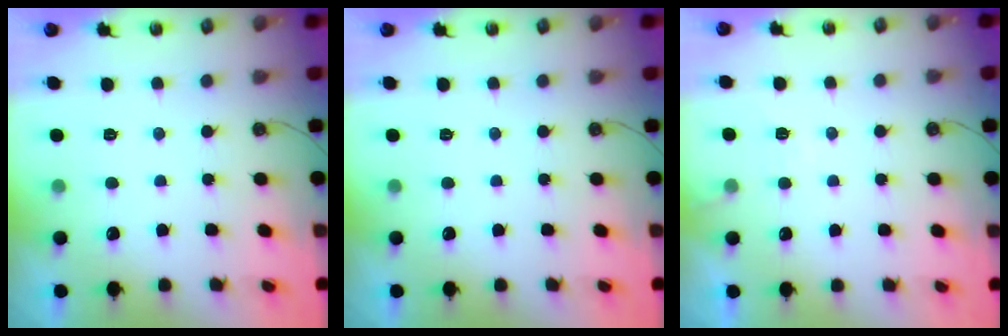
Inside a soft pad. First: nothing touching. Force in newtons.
{"total": 0.0}
{"total": 4.0, "press": 4.0, "slide": 0.6}